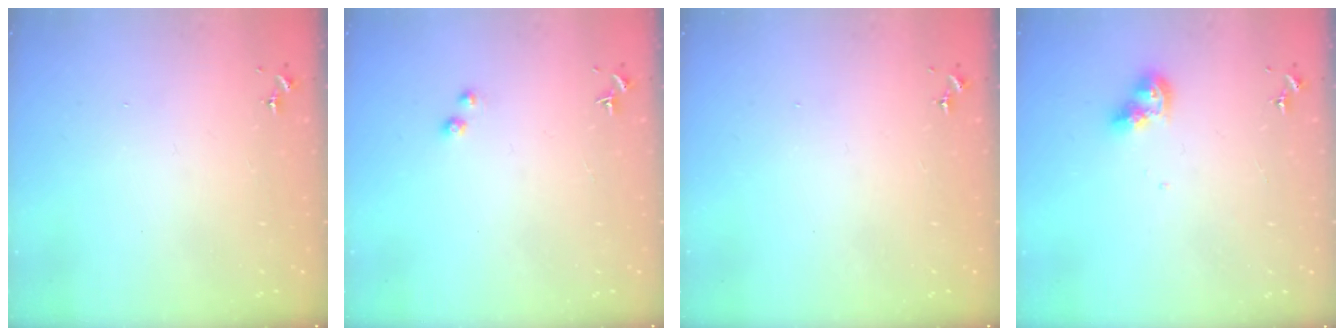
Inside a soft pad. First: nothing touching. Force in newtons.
{"total": 1.0, "press": 1.0, "slide": 0.1}
{"total": 0.0}
{"total": 9.0, "press": 9.0, "slide": 1.0}